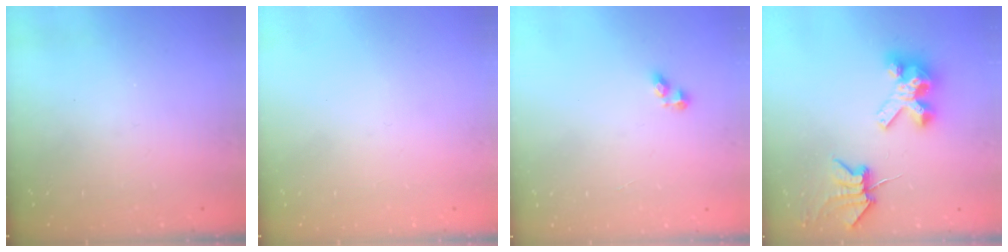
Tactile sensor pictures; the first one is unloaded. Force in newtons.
{"total": 0.0}
{"total": 2.9, "press": 2.9, "slide": 0.4}
{"total": 9.1, "press": 9.1, "slide": 1.2}